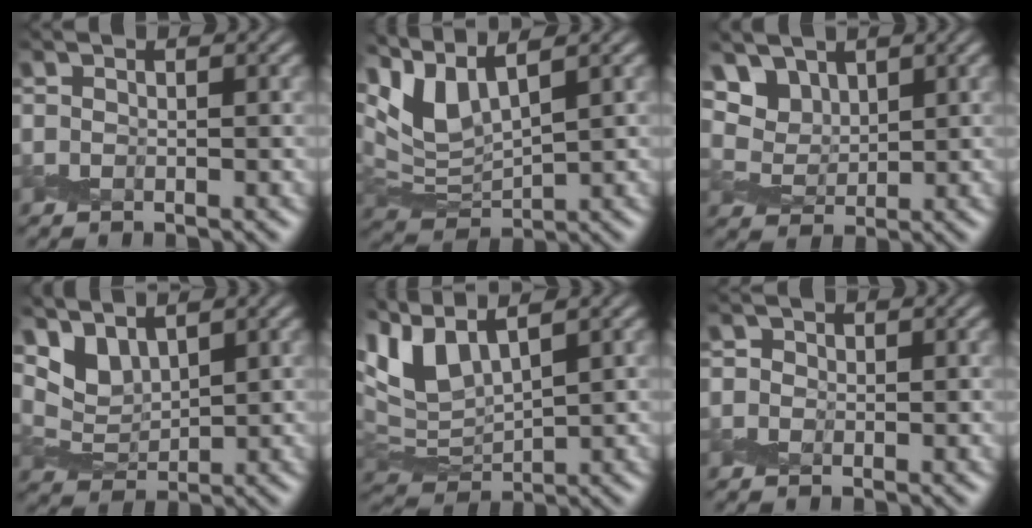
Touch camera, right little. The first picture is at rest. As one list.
[{"total": 5.4, "force": [3.5, 1.8, 3.6], "torque": [-0.087, 0.009, 0.066]}, {"total": 4.8, "force": [3.3, 2.7, 2.2], "torque": [-0.052, -0.009, 0.063]}, {"total": 2.9, "force": [2.6, 0.9, 1.0], "torque": [-0.031, -0.010, 0.047]}, {"total": 6.1, "force": [3.6, 2.6, 4.2], "torque": [-0.101, 0.013, 0.065]}, {"total": 0.9, "force": [-0.1, 0.9, 0.2], "torque": [-0.002, 0.000, -0.006]}]